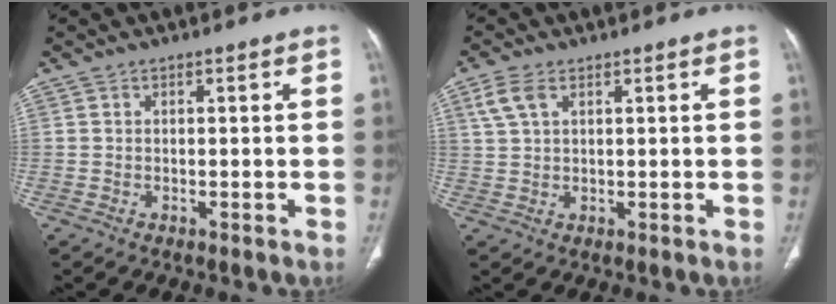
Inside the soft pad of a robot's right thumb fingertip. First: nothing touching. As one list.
[{"total": 4.3, "force": [2.0, 2.3, 3.0], "torque": [-0.073, 0.008, 0.048]}]